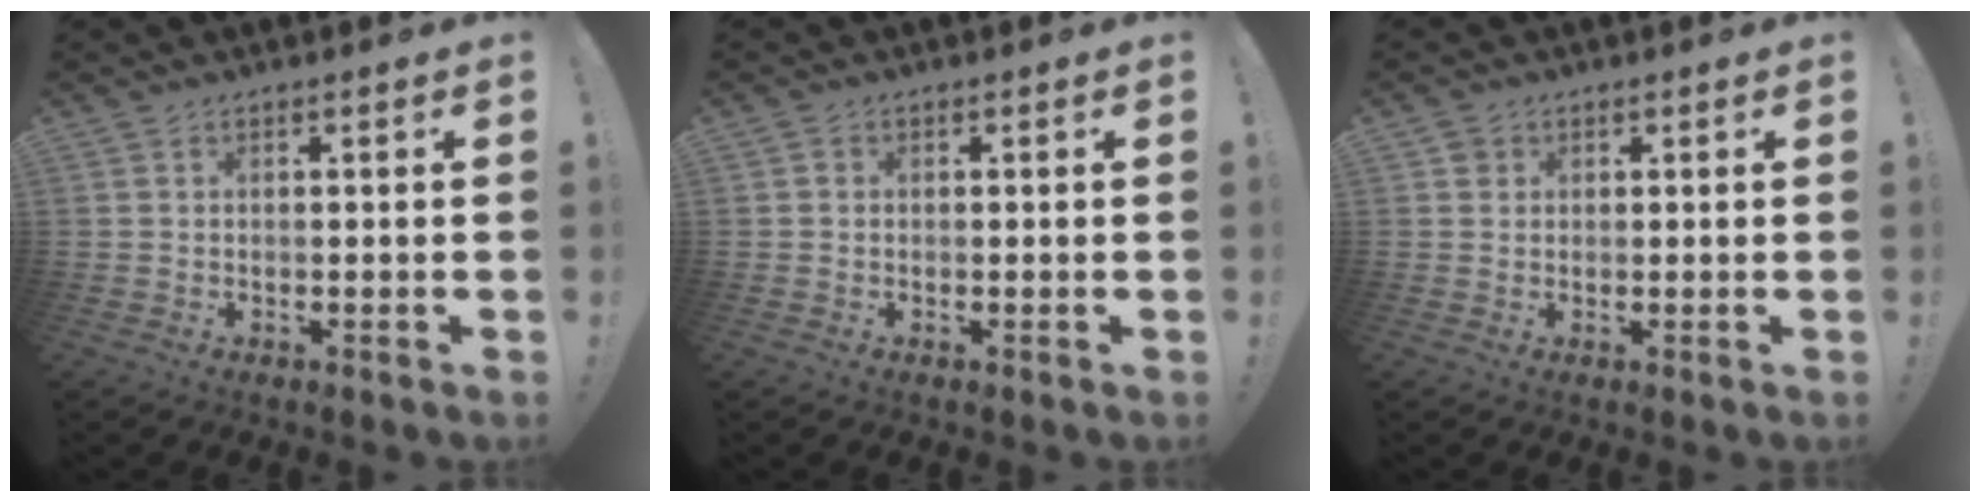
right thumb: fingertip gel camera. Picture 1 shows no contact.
{"total": 0.6, "force": [-0.1, 0.6, 0.2], "torque": [0.003, -0.001, -0.004]}
{"total": 2.0, "force": [1.0, 1.7, 0.3], "torque": [-0.002, 0.001, 0.017]}